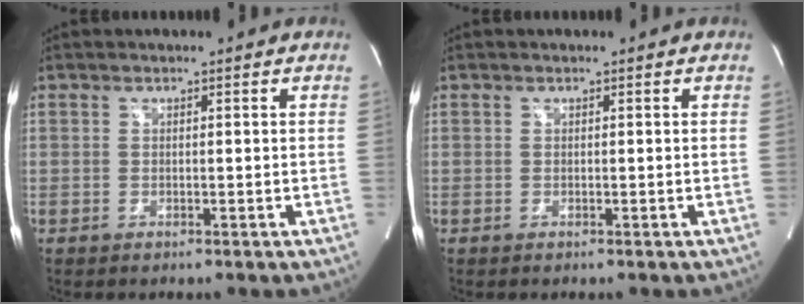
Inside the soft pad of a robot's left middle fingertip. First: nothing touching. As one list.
[{"total": 0.0}]